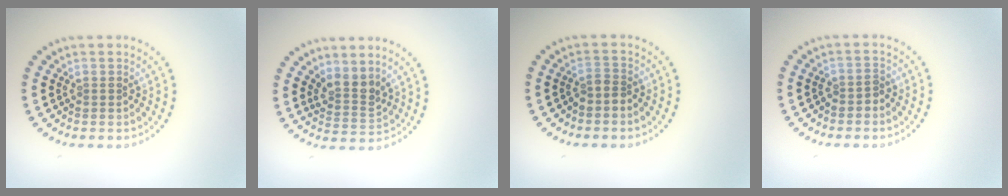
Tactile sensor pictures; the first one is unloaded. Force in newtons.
{"total": 2.5, "press": 1.9, "slide": 1.7}
{"total": 1.5, "press": 1.1, "slide": 0.9}
{"total": 1.1, "press": 1.0, "slide": 0.6}